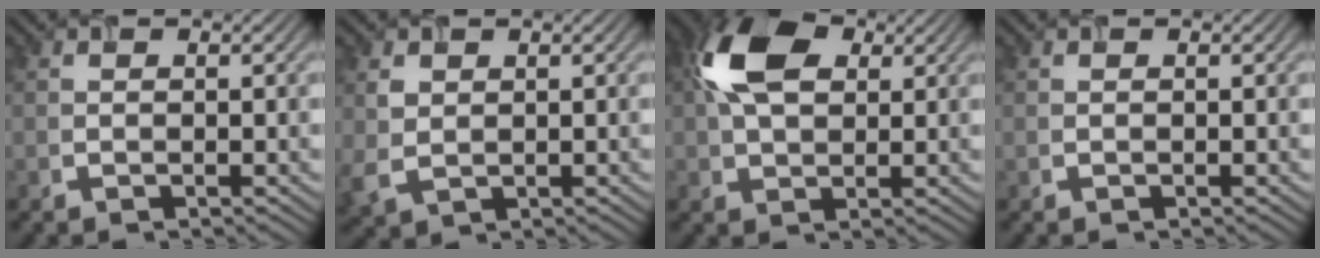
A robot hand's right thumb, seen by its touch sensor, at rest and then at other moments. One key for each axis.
{"total": 3.1, "fx": 0.8, "fy": 2.5, "fz": 1.7, "tx": -0.050, "ty": -0.004, "tz": 0.020}
{"total": 10.3, "fx": 3.1, "fy": 6.2, "fz": 7.6, "tx": -0.175, "ty": 0.022, "tz": 0.047}
{"total": 0.0}